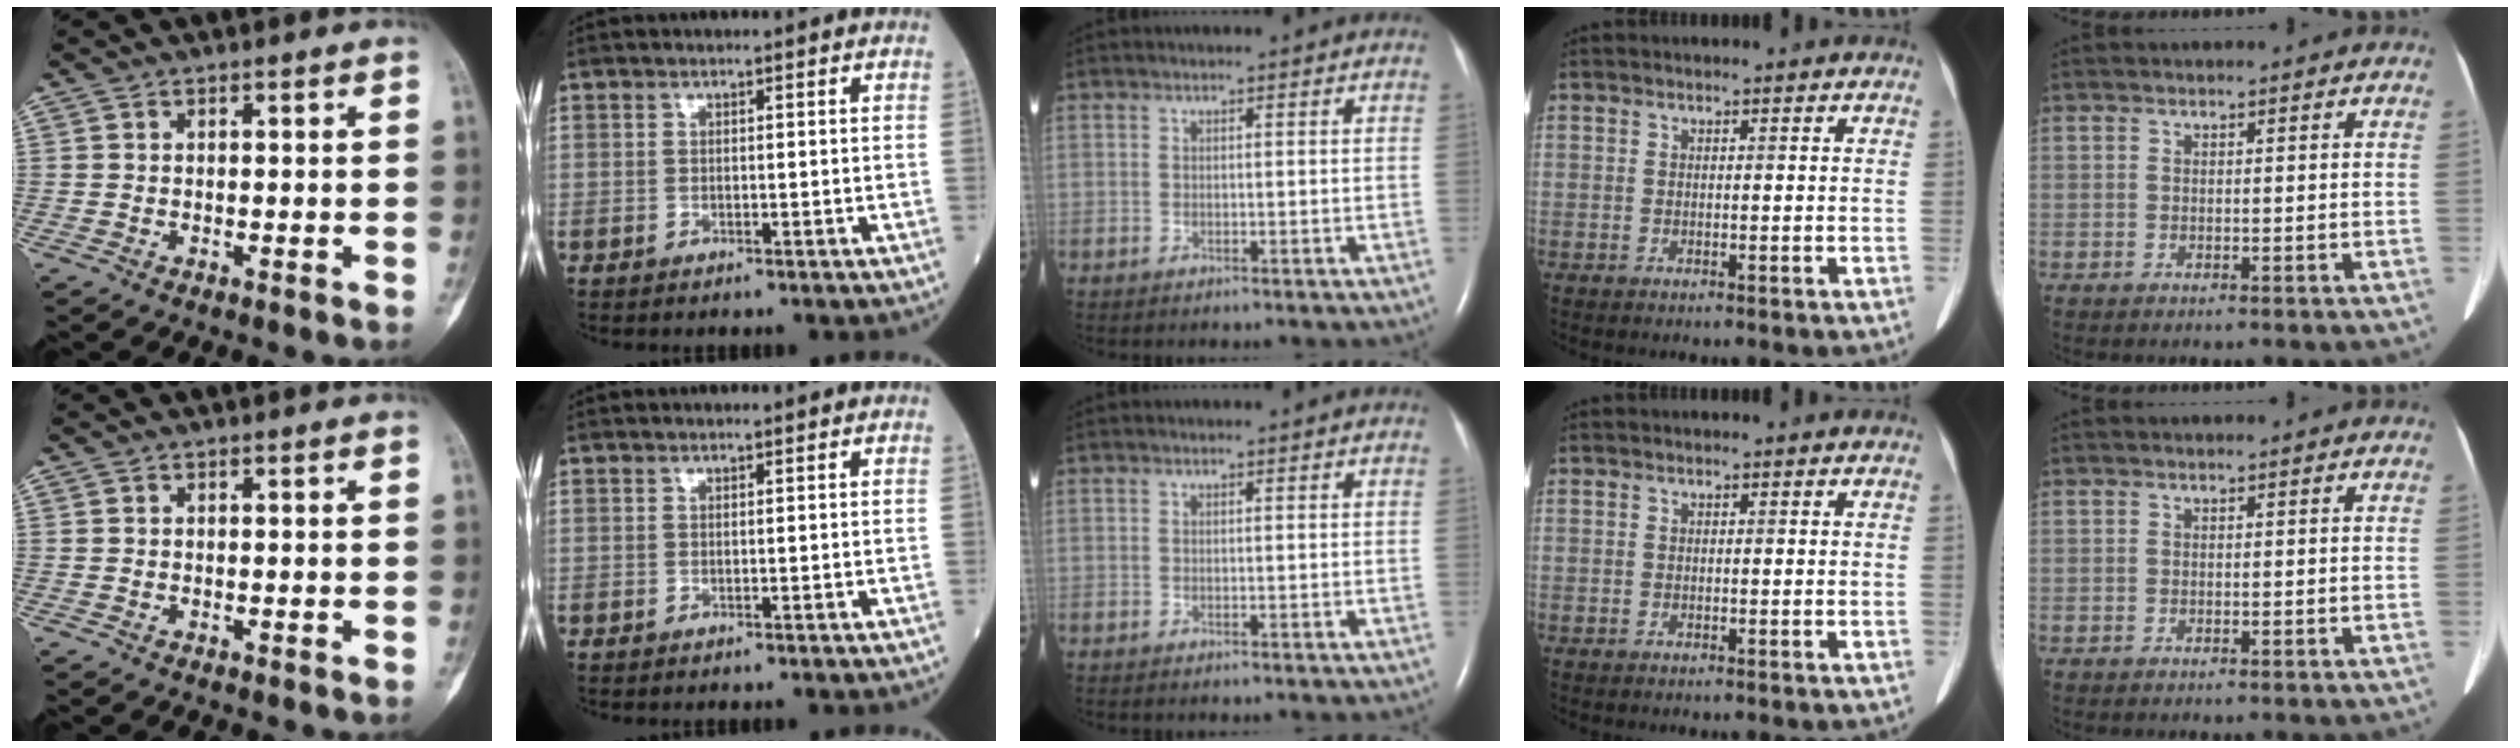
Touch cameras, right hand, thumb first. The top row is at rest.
{}